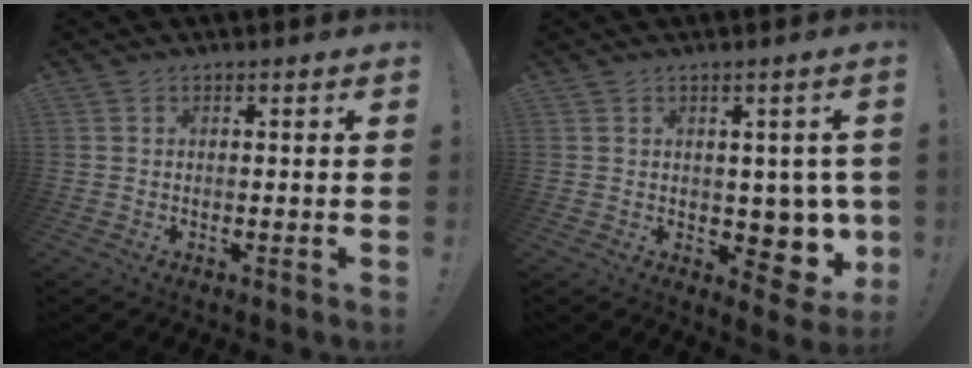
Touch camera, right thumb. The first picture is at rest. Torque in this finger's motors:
{"motor_torque": [0.01, 0.04, -0.08, 0.07, 0.19]}